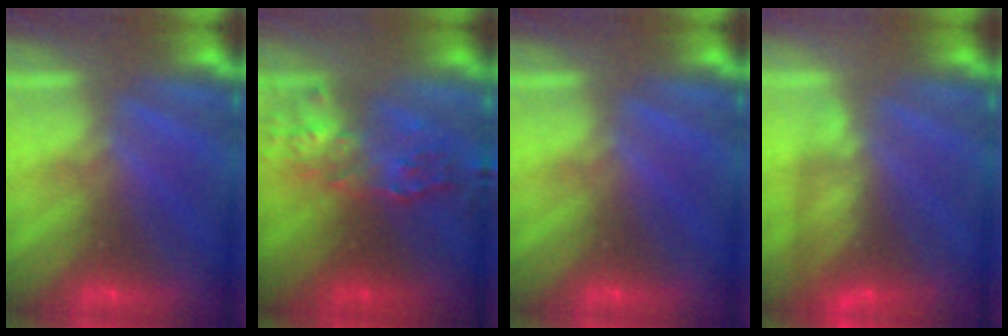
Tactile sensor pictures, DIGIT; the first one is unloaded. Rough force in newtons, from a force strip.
{"total": 7.3}
{"total": 0.0}
{"total": 5.4}